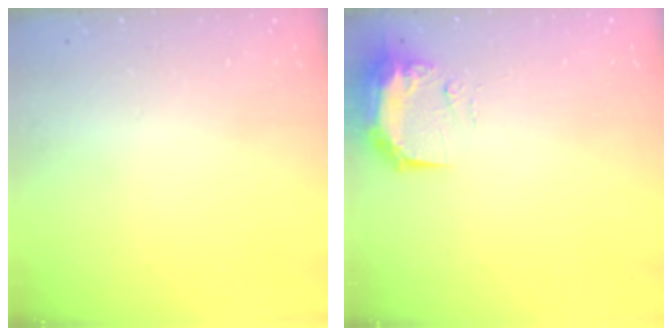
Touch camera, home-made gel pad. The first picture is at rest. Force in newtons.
{"total": 11.0, "press": 9.6, "slide": 5.4}